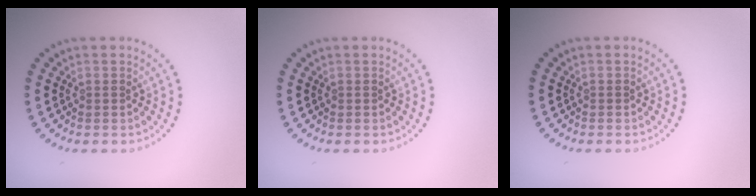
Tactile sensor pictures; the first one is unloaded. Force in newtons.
{"total": 0.0}
{"total": 0.0}